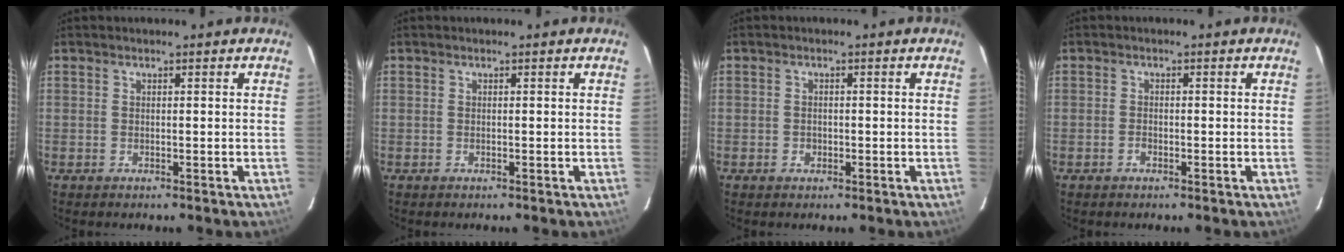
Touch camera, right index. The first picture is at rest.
{"total": 0.0}
{"total": 1.3, "force": [-0.5, 1.1, 0.4], "torque": [-0.007, 0.000, -0.007]}
{"total": 1.1, "force": [-0.7, 0.6, 0.6], "torque": [-0.011, 0.002, -0.014]}